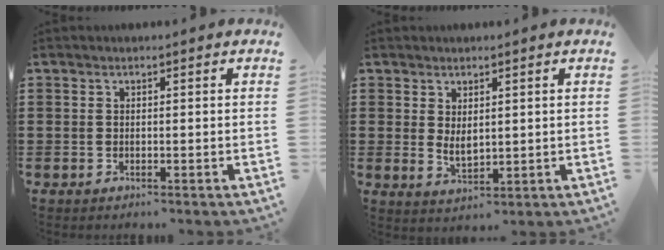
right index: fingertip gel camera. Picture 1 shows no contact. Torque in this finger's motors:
{"motor_torque": [1.11, 1.03, 0.19, 0.04]}